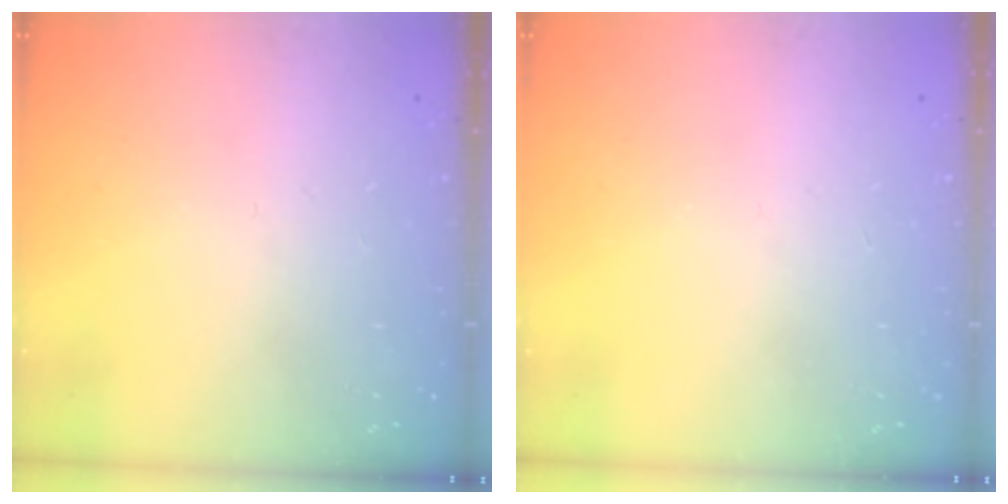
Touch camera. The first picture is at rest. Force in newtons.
{"total": 0.0}